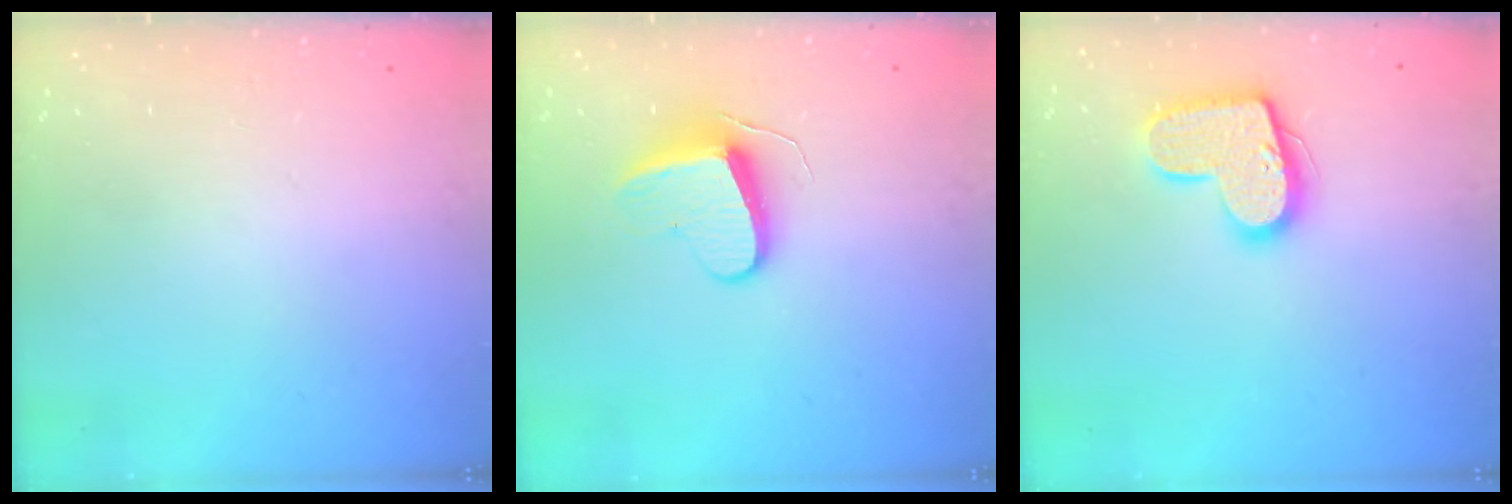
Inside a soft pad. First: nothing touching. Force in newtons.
{"total": 9.5, "press": 9.5, "slide": 0.4}
{"total": 15.7, "press": 15.6, "slide": 0.9}